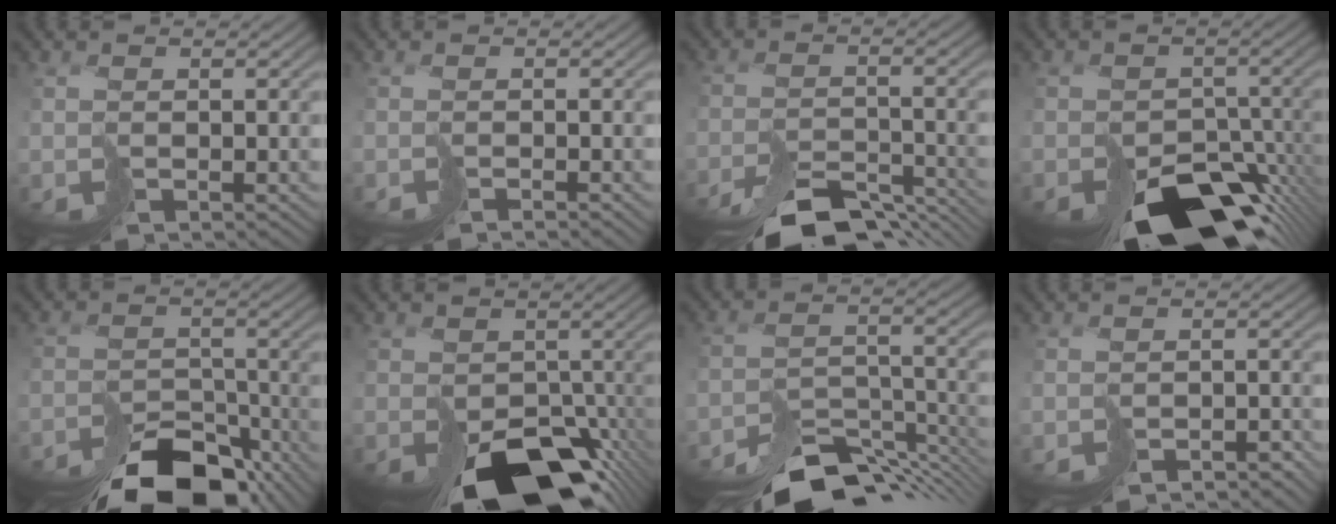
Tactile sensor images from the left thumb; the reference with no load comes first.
{"total": 1.4, "force": [-1.2, -0.5, -0.3], "torque": [0.011, 0.002, -0.024]}
{"total": 8.1, "force": [-7.4, 1.3, 3.2], "torque": [-0.037, 0.004, -0.121]}
{"total": 13.7, "force": [-9.9, 7.0, 6.4], "torque": [-0.098, -0.042, -0.122]}
{"total": 11.3, "force": [-9.8, 3.9, 4.1], "torque": [-0.044, -0.011, -0.144]}
{"total": 13.0, "force": [-8.5, 7.3, 6.7], "torque": [-0.103, -0.048, -0.107]}
{"total": 11.3, "force": [-10.3, 2.7, 3.9], "torque": [-0.052, 0.004, -0.153]}
{"total": 3.9, "force": [-3.7, 1.0, 0.6], "torque": [0.004, -0.008, -0.055]}